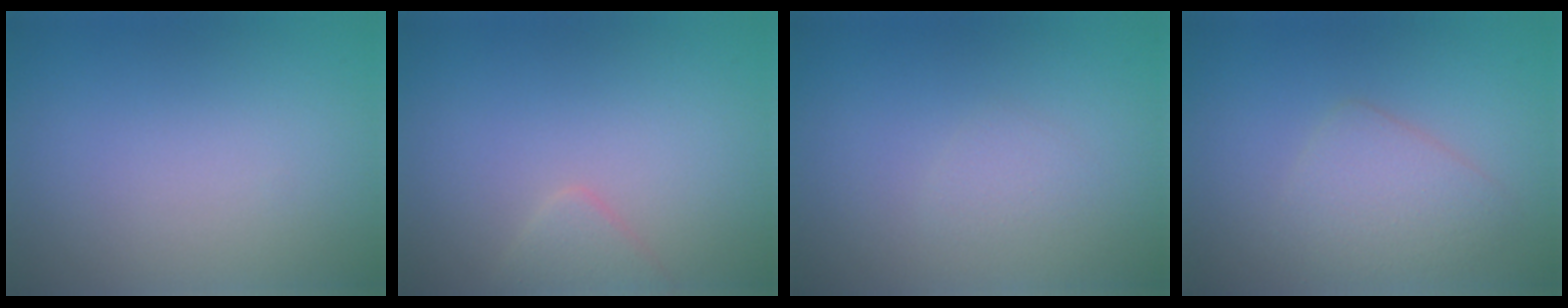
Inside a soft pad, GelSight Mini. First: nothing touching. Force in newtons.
{"total": 1.6, "press": 1.6, "slide": 0.1}
{"total": 0.9, "press": 0.9, "slide": 0.0}
{"total": 3.1, "press": 3.1, "slide": 0.2}